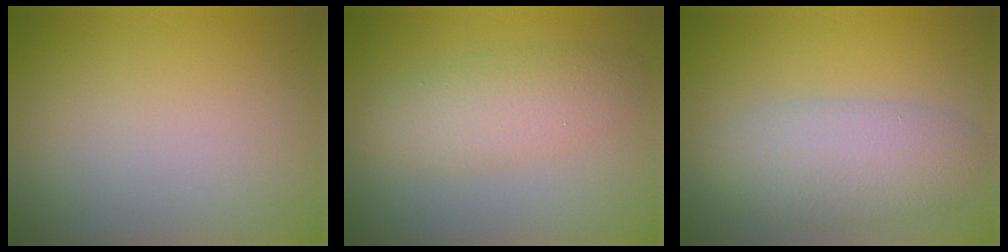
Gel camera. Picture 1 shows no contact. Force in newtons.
{"total": 3.8, "press": 3.8, "slide": 0.1}
{"total": 4.9, "press": 4.8, "slide": 0.4}